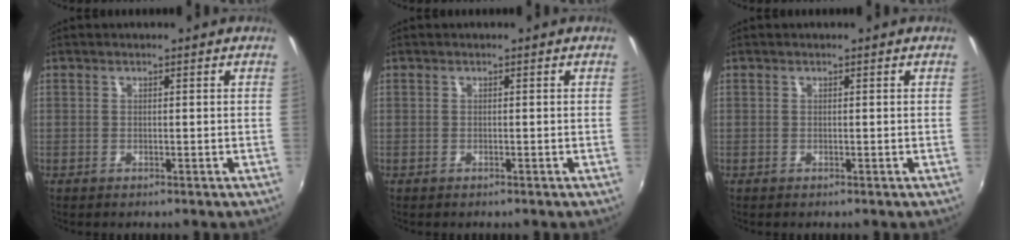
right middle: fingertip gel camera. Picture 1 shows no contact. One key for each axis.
{"total": 0.0}
{"total": 0.0}